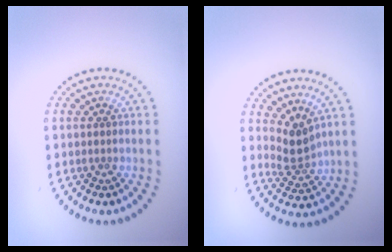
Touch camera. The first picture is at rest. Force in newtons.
{"total": 2.4, "press": 1.7, "slide": 1.8}